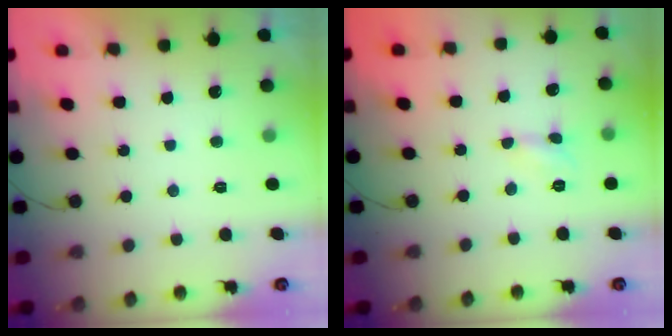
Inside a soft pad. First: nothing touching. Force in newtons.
{"total": 2.8, "press": 2.8, "slide": 0.4}